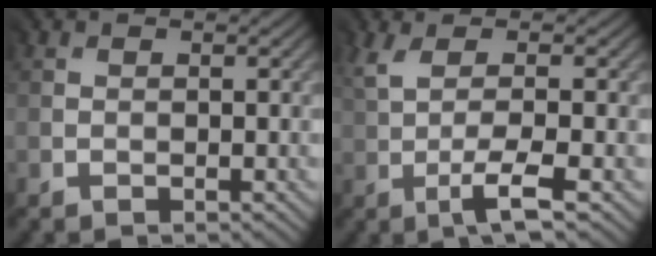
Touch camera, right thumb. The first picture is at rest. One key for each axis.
{"total": 4.7, "fx": -0.3, "fy": 0.7, "fz": 4.7, "tx": -0.102, "ty": 0.011, "tz": -0.009}